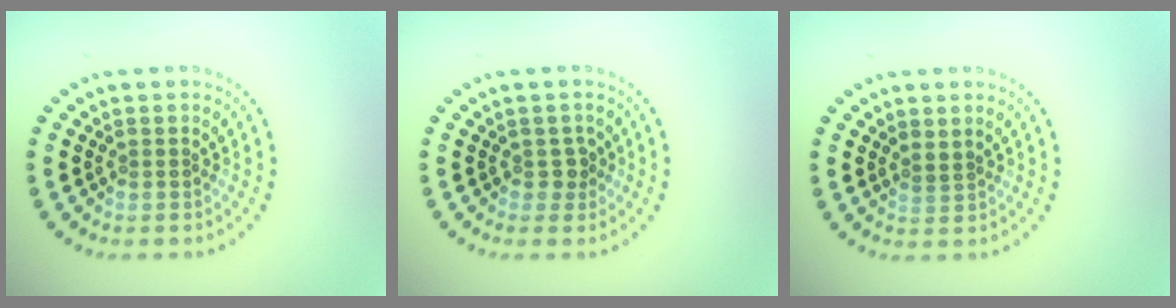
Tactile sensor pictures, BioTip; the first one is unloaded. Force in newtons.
{"total": 1.2, "press": 1.0, "slide": 0.6}
{"total": 0.6, "press": 0.4, "slide": 0.4}